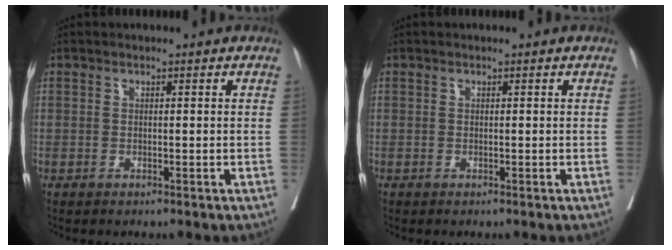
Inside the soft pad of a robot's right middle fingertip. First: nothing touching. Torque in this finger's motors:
{"motor_torque": [-0.04, -0.05, -0.01, 0.00]}